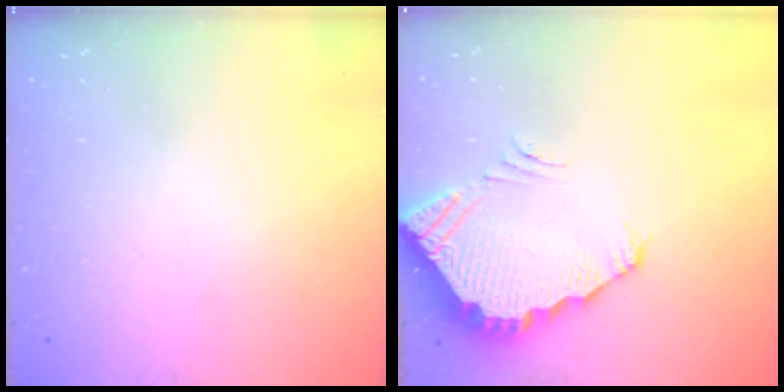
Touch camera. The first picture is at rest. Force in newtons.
{"total": 3.8, "press": 3.8, "slide": 0.2}